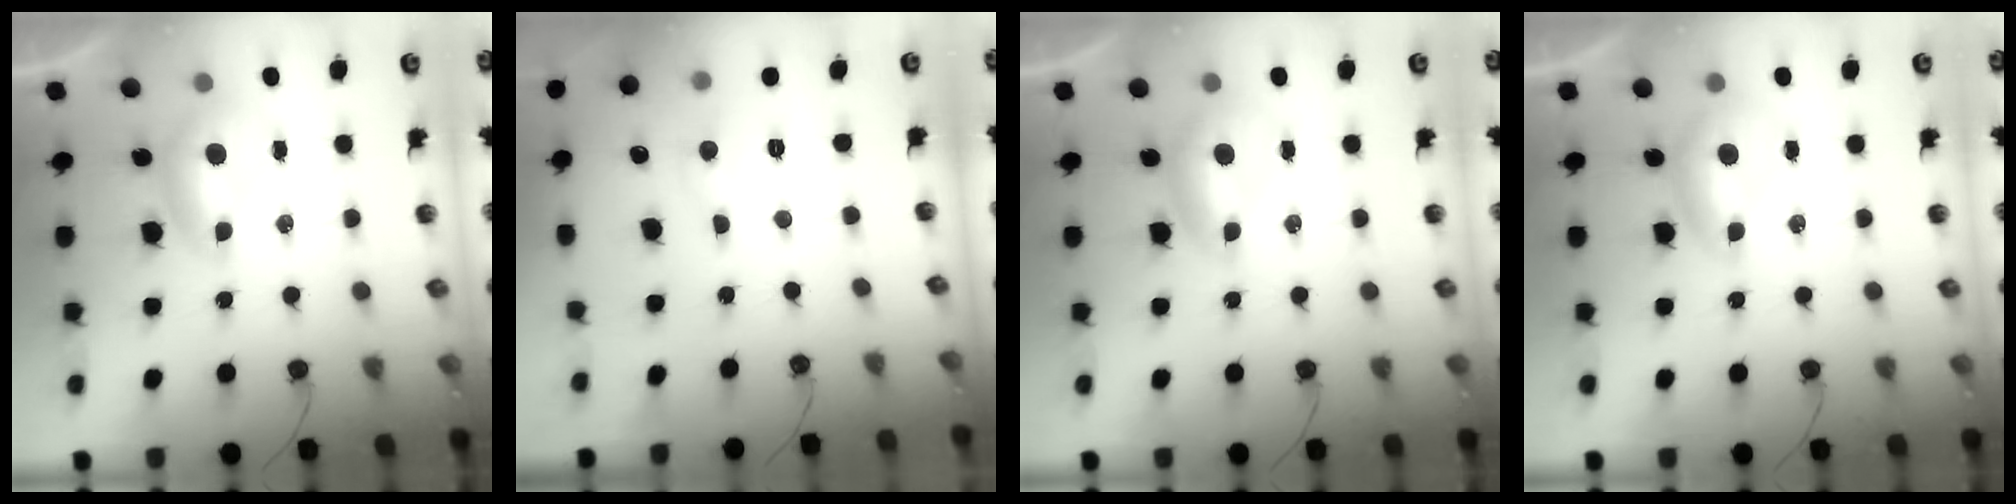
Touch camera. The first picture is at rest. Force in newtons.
{"total": 0.7, "press": 0.5, "slide": 0.6}
{"total": 0.0}
{"total": 0.0}